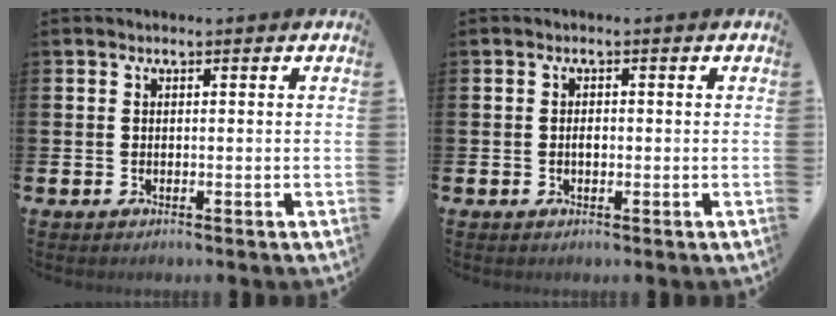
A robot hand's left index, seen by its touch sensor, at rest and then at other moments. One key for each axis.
{"total": 1.2, "fx": -0.1, "fy": 0.7, "fz": 1.0, "tx": -0.009, "ty": 0.000, "tz": -0.005}